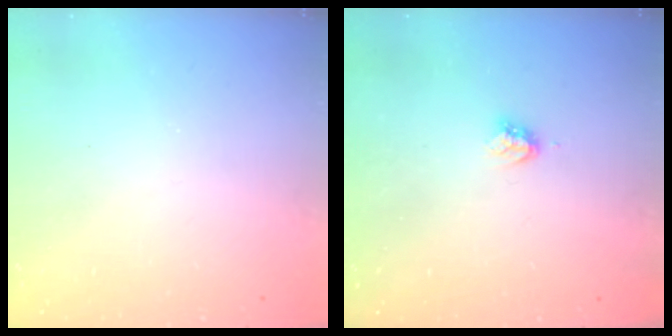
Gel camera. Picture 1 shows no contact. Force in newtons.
{"total": 3.6, "press": 3.6, "slide": 0.7}